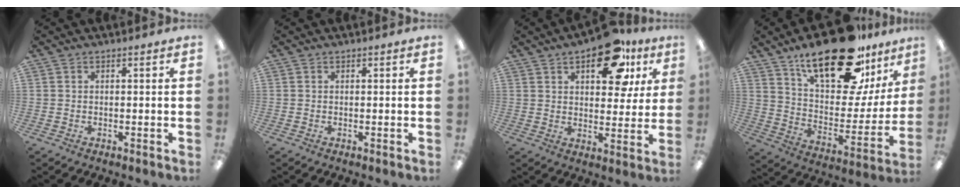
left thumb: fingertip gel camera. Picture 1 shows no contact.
{"total": 0.0}
{"total": 15.6, "force": [9.0, 7.9, 10.0], "torque": [-0.127, -0.032, 0.148]}
{"total": 26.7, "force": [18.0, 11.0, 16.4], "torque": [-0.245, -0.110, 0.304]}